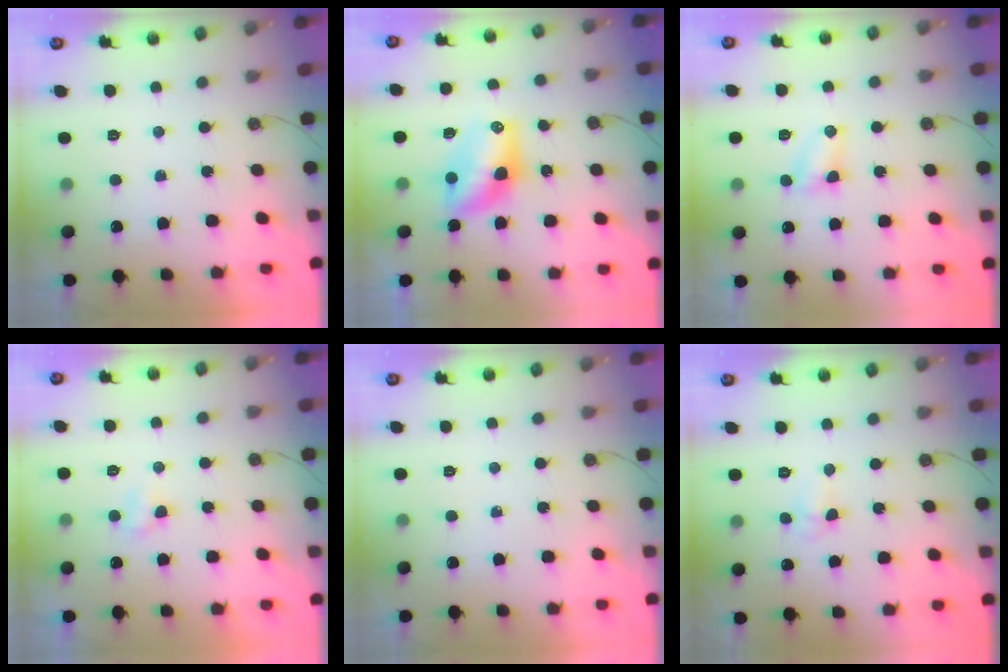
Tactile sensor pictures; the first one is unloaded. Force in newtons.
{"total": 7.6, "press": 7.6, "slide": 0.6}
{"total": 3.6, "press": 3.5, "slide": 0.4}
{"total": 3.2, "press": 3.2, "slide": 0.4}
{"total": 0.0}
{"total": 3.0, "press": 2.8, "slide": 1.1}